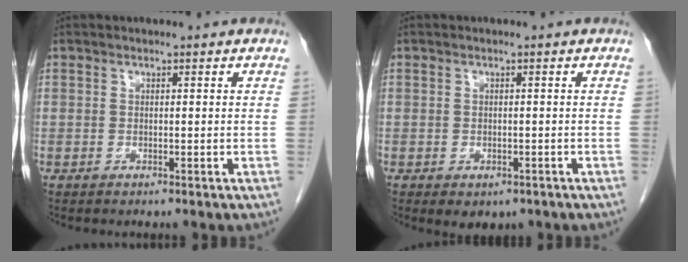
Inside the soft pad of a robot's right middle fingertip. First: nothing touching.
{"total": 3.4, "force": [-2.1, 2.1, 1.7], "torque": [-0.016, -0.004, -0.017]}